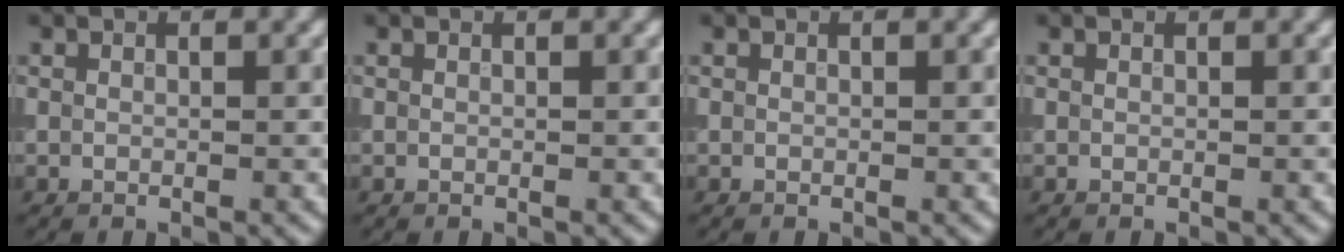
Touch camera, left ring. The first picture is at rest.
{"total": 0.0}
{"total": 0.0}
{"total": 0.0}